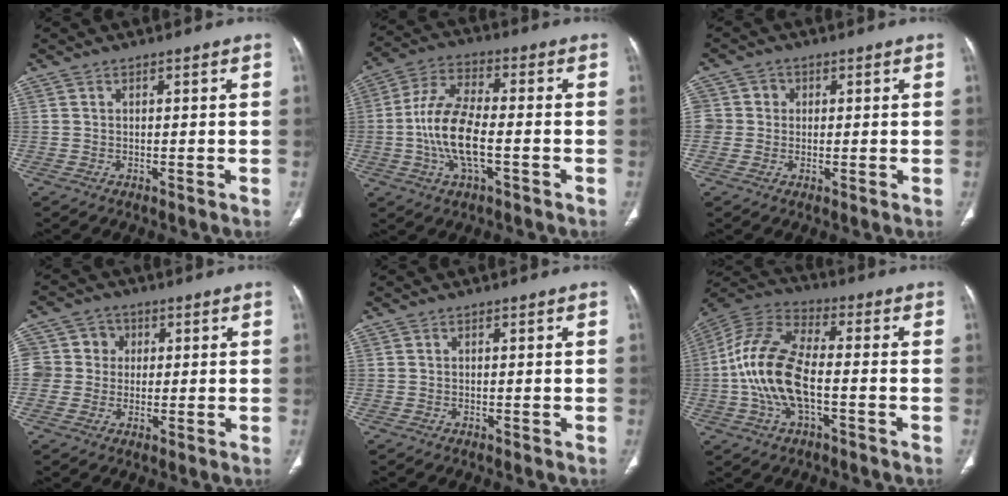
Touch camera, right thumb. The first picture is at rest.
{"total": 12.8, "force": [-2.4, 5.3, 11.3], "torque": [-0.233, 0.021, -0.048]}
{"total": 4.1, "force": [0.4, 4.0, 0.7], "torque": [0.011, 0.010, 0.007]}
{"total": 7.4, "force": [0.8, 7.1, 1.9], "torque": [-0.012, 0.015, 0.012]}
{"total": 0.0}
{"total": 15.4, "force": [-2.5, 7.2, 13.4], "torque": [-0.283, 0.032, -0.051]}